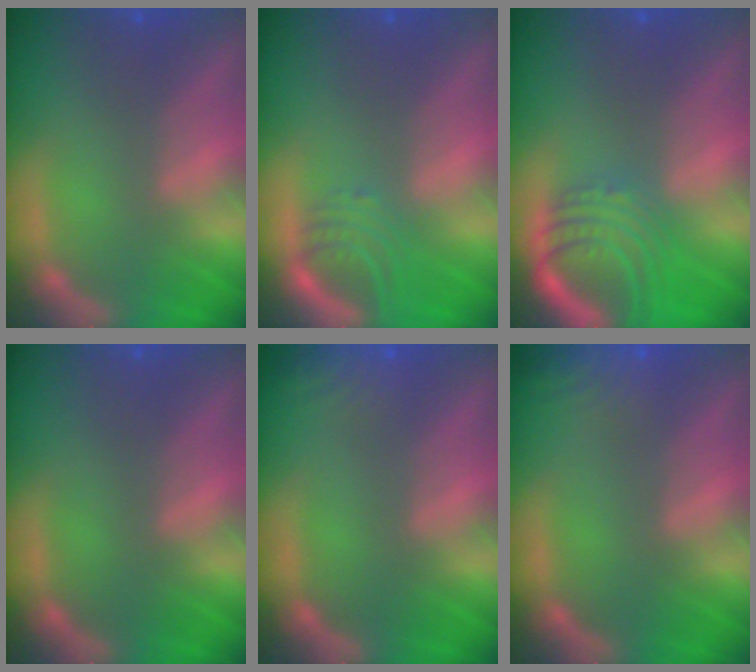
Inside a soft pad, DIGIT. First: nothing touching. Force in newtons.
{"total": 3.0}
{"total": 6.5}
{"total": 0.0}
{"total": 3.5}
{"total": 5.1}